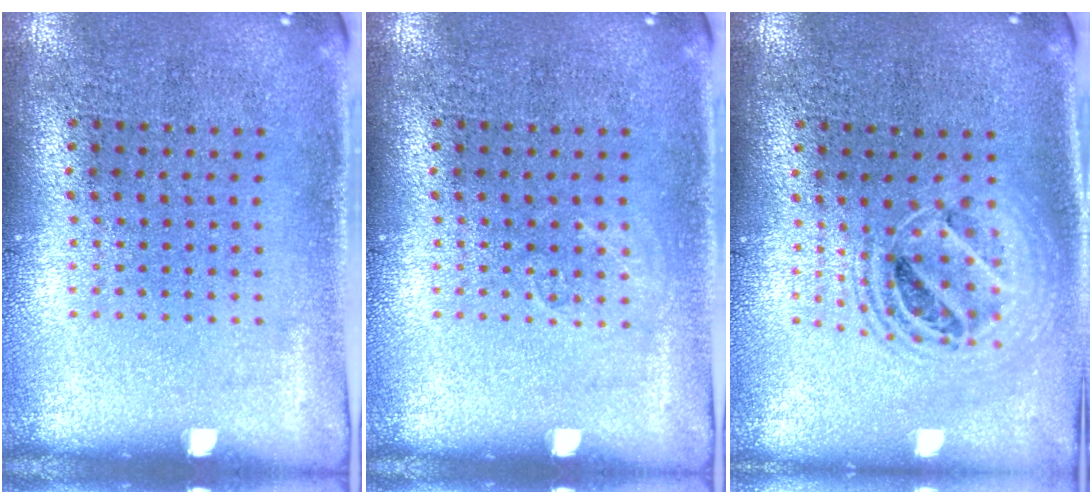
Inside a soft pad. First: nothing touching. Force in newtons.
{"total": 0.8, "press": 0.8, "slide": 0.0}
{"total": 1.8, "press": 1.5, "slide": 1.1}